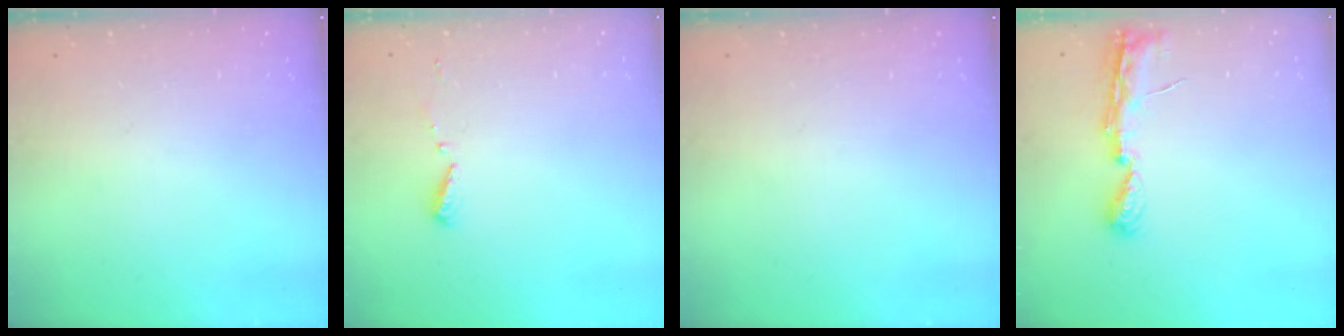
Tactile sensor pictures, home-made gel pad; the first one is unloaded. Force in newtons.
{"total": 3.5, "press": 3.5, "slide": 0.3}
{"total": 0.0}
{"total": 6.7, "press": 6.7, "slide": 0.5}